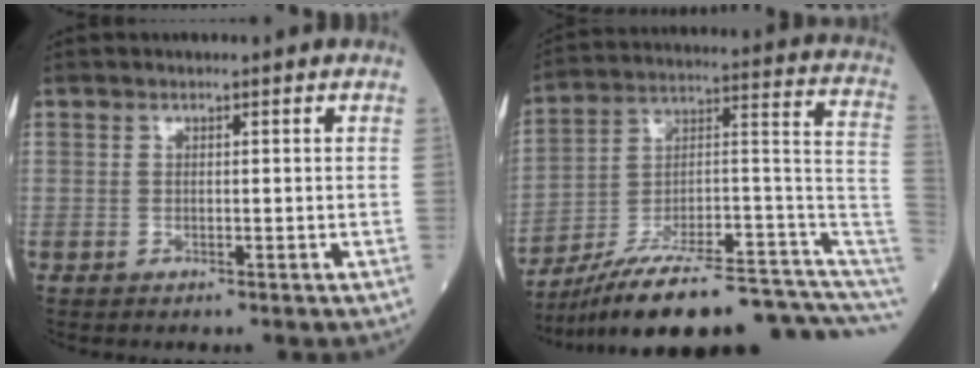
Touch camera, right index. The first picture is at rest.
{"total": 24.7, "force": [-19.0, 3.3, 15.4], "torque": [-0.158, 0.047, -0.289]}